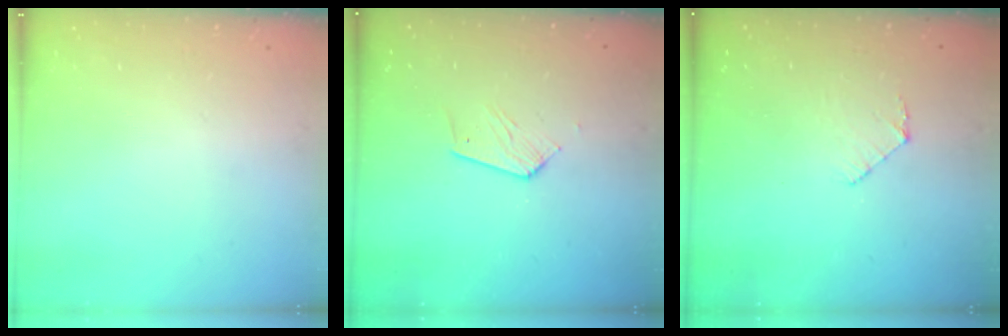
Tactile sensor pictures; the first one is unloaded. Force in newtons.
{"total": 6.2, "press": 6.2, "slide": 0.2}
{"total": 4.9, "press": 4.9, "slide": 0.4}